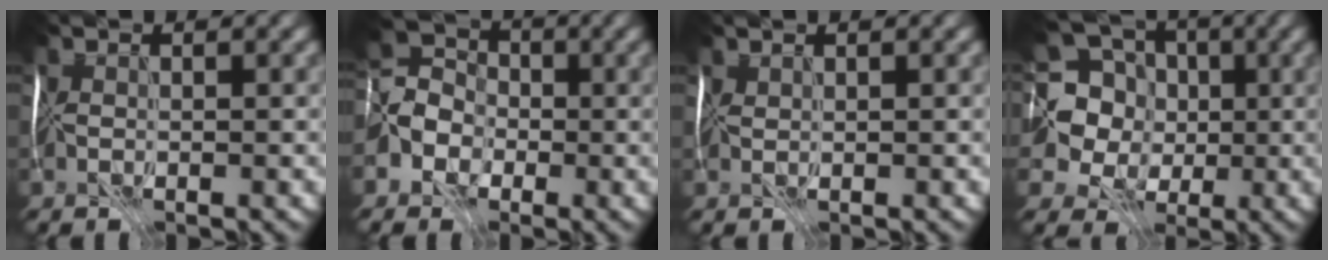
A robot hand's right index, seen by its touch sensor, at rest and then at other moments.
{"total": 3.5, "force": [-1.5, 3.0, 1.0], "torque": [-0.020, 0.013, -0.043]}
{"total": 0.6, "force": [0.6, 0.1, 0.1], "torque": [-0.003, 0.001, 0.017]}
{"total": 10.6, "force": [1.5, 9.9, 3.4], "torque": [-0.116, 0.037, 0.003]}